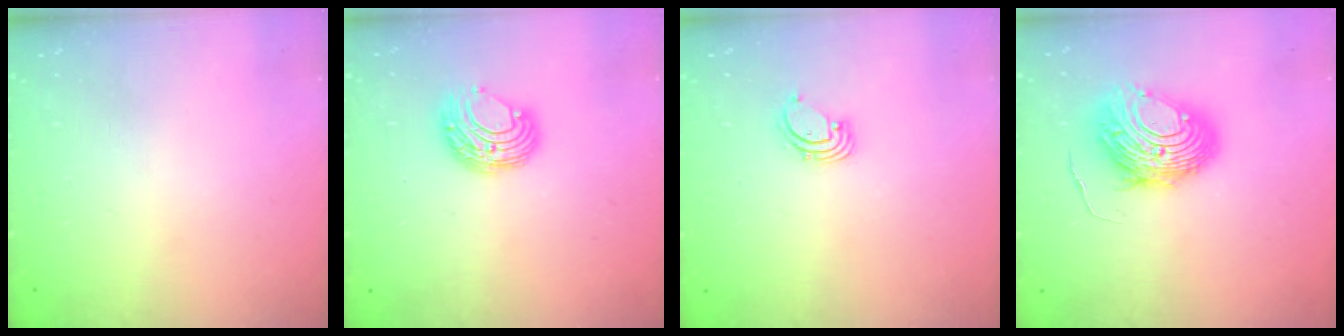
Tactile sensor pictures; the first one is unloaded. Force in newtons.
{"total": 8.5, "press": 8.5, "slide": 0.4}
{"total": 1.4, "press": 1.4, "slide": 0.1}
{"total": 11.8, "press": 11.7, "slide": 1.0}